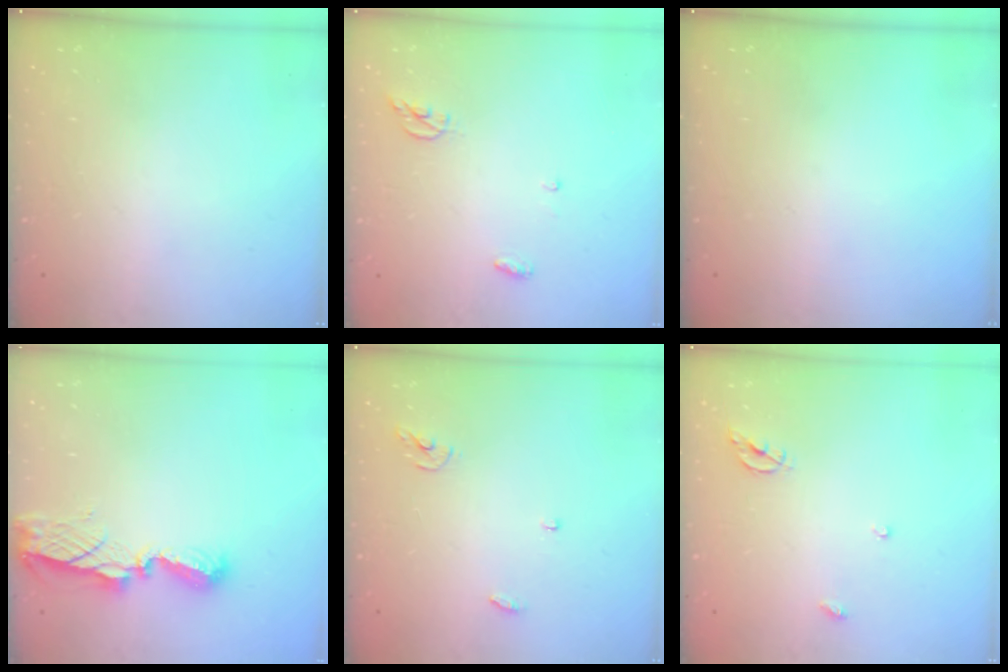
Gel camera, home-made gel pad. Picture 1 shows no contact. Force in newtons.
{"total": 4.9, "press": 4.9, "slide": 0.2}
{"total": 0.0}
{"total": 8.5, "press": 8.5, "slide": 0.3}
{"total": 3.8, "press": 3.8, "slide": 0.4}
{"total": 5.7, "press": 5.6, "slide": 0.5}